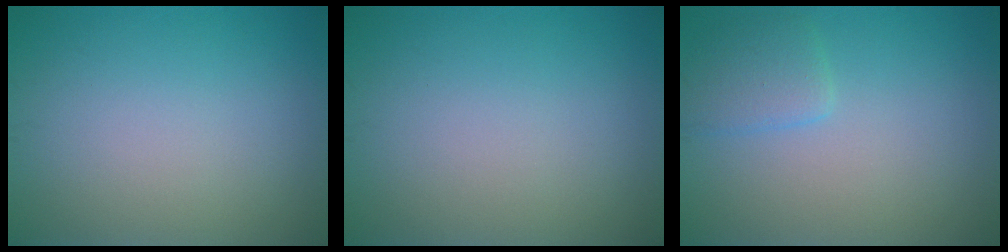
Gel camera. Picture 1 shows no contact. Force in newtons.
{"total": 0.0}
{"total": 2.1, "press": 2.1, "slide": 0.2}